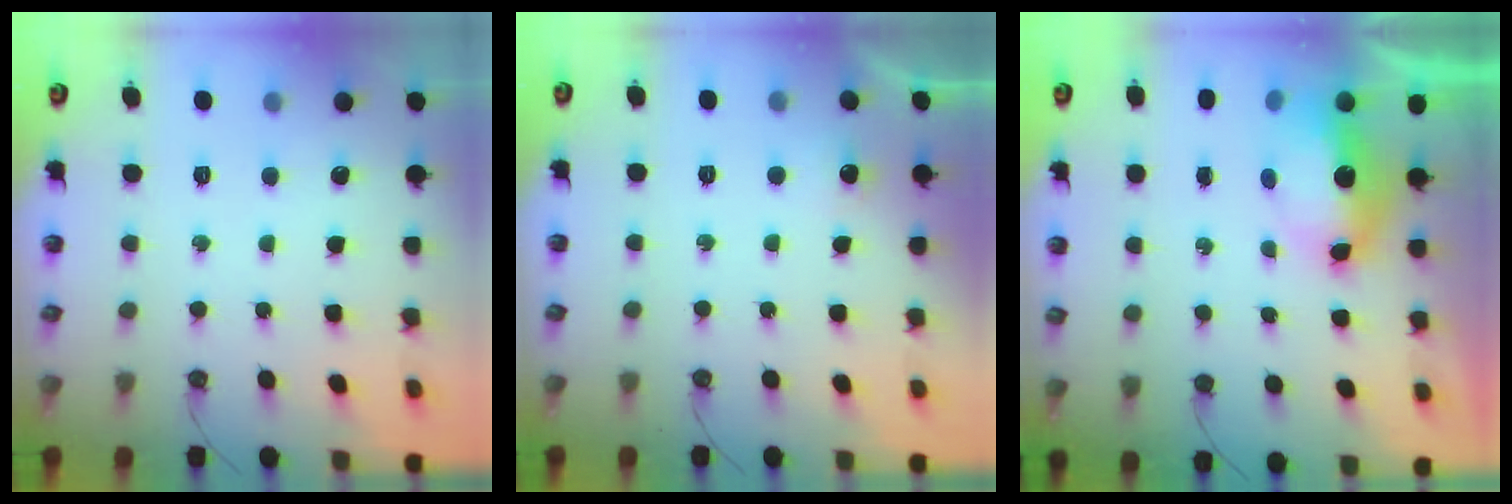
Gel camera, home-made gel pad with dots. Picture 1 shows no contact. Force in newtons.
{"total": 3.0, "press": 2.8, "slide": 1.0}
{"total": 7.3, "press": 7.2, "slide": 0.7}